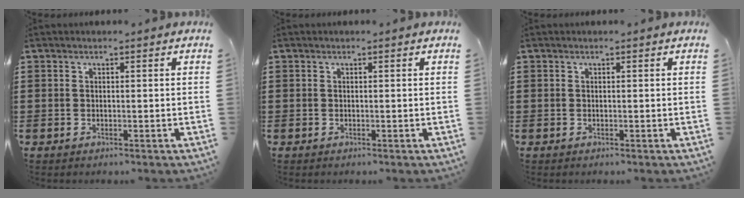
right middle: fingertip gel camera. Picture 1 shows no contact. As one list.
[{"total": 0.0}, {"total": 0.0}]